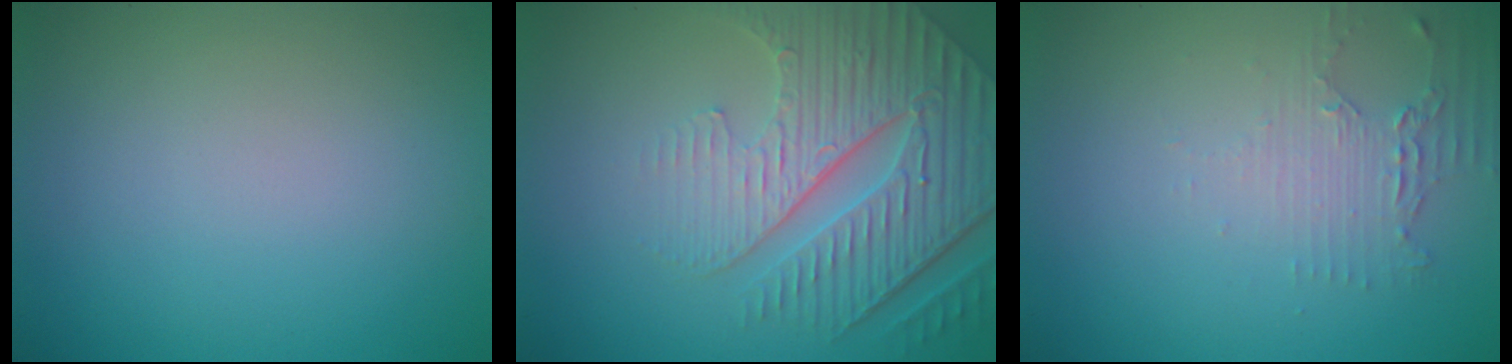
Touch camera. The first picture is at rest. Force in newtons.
{"total": 7.0, "press": 5.4, "slide": 4.5}
{"total": 2.0, "press": 1.6, "slide": 1.1}